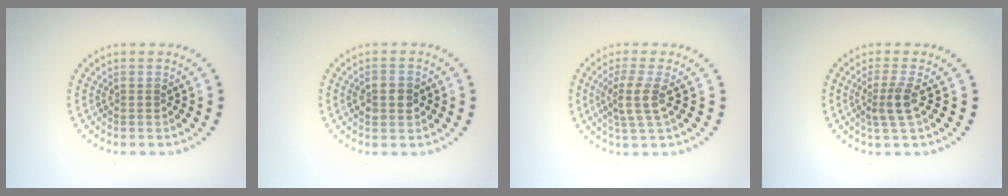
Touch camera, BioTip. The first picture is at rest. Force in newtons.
{"total": 2.7, "press": 2.7, "slide": 0.1}
{"total": 2.9, "press": 2.4, "slide": 1.7}
{"total": 2.4, "press": 1.8, "slide": 1.5}